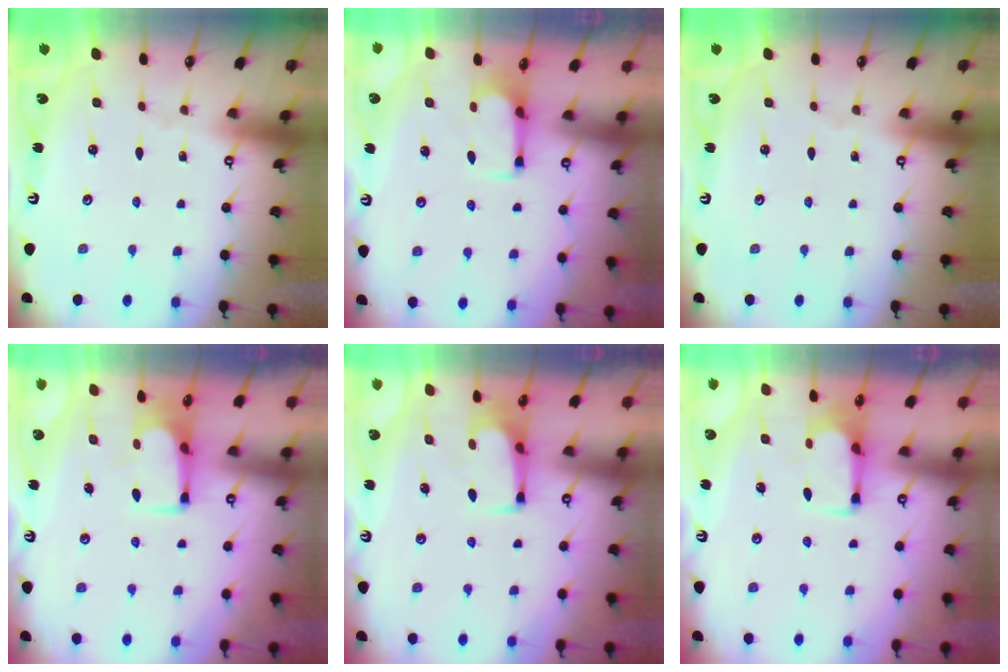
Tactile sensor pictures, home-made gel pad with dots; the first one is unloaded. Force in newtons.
{"total": 2.6, "press": 2.5, "slide": 0.9}
{"total": 0.0}
{"total": 1.6, "press": 1.5, "slide": 0.3}
{"total": 1.6, "press": 1.5, "slide": 0.3}
{"total": 1.7, "press": 1.6, "slide": 0.6}